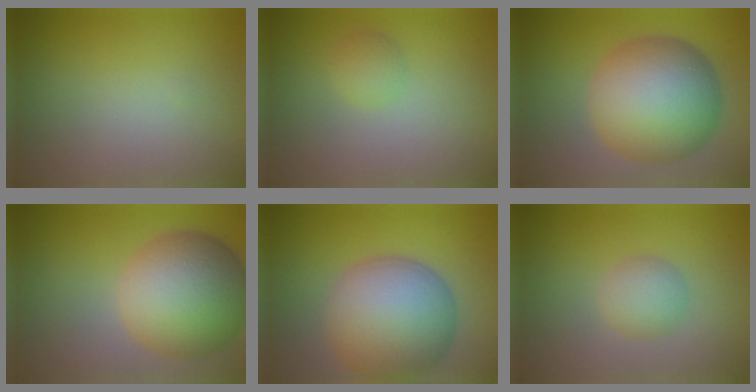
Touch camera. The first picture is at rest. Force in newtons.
{"total": 1.3, "press": 1.3, "slide": 0.0}
{"total": 11.5, "press": 11.5, "slide": 0.2}
{"total": 10.6, "press": 10.6, "slide": 0.6}
{"total": 11.3, "press": 11.3, "slide": 0.4}
{"total": 2.4, "press": 2.4, "slide": 0.1}